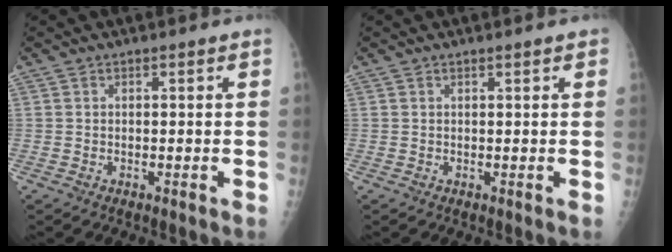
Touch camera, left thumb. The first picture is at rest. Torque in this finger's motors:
{"motor_torque": [0.01, -0.08, -0.04, -0.08, 0.04]}